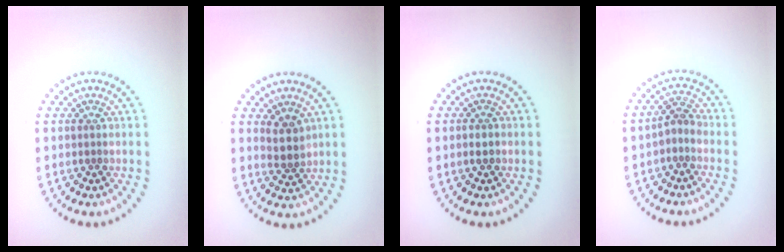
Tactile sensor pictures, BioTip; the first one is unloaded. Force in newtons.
{"total": 2.2, "press": 1.8, "slide": 1.2}
{"total": 1.0, "press": 0.9, "slide": 0.5}
{"total": 1.7, "press": 1.4, "slide": 1.0}